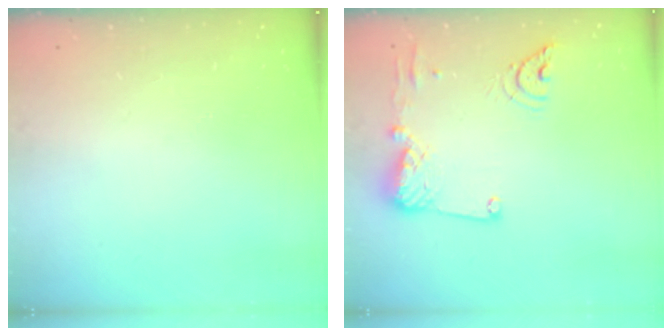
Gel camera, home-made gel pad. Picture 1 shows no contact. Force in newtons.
{"total": 14.2, "press": 14.0, "slide": 1.8}